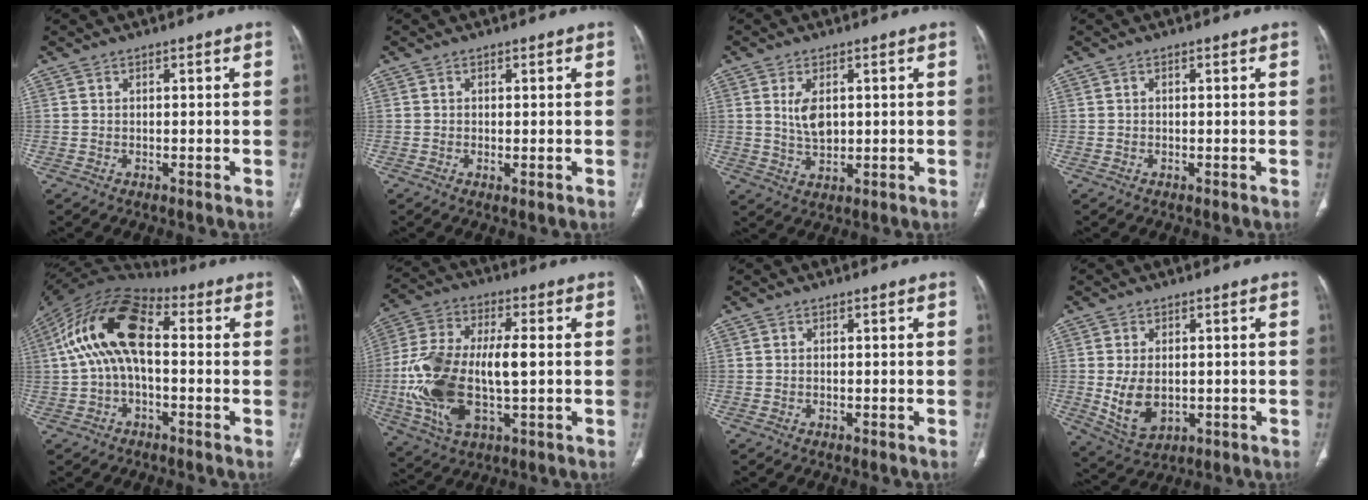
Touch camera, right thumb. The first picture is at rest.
{"total": 0.9, "force": [-0.1, 0.3, 0.8], "torque": [-0.019, -0.005, -0.001]}
{"total": 5.5, "force": [1.2, 3.1, 4.4], "torque": [-0.080, -0.009, 0.029]}
{"total": 0.0}
{"total": 16.6, "force": [1.2, 8.9, 13.9], "torque": [-0.261, 0.043, 0.012]}
{"total": 19.8, "force": [-1.2, 9.2, 17.5], "torque": [-0.371, 0.011, -0.018]}
{"total": 0.0}
{"total": 8.2, "force": [-0.6, 5.3, 6.2], "torque": [-0.108, -0.007, 0.007]}